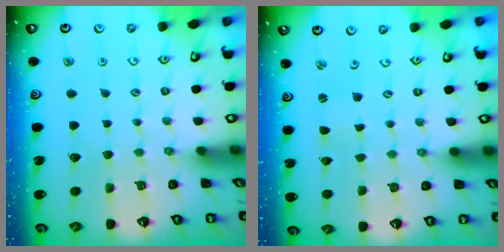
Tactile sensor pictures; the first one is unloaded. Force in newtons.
{"total": 0.0}